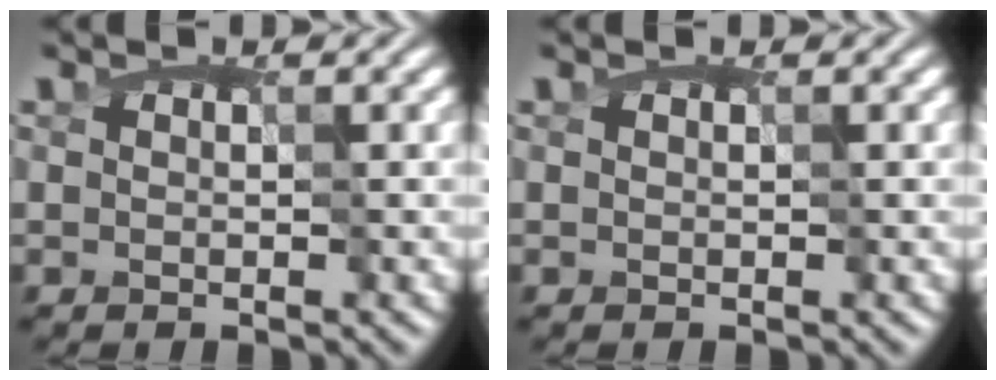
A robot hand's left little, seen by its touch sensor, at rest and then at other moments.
{"total": 0.0}